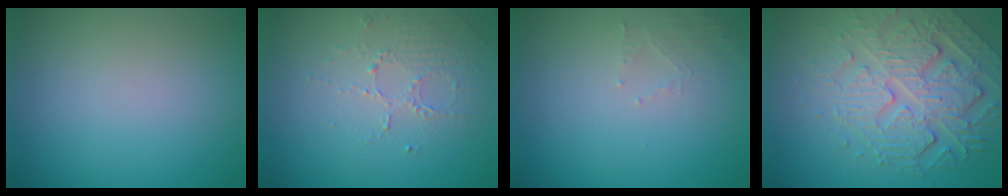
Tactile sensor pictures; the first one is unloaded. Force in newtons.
{"total": 1.7, "press": 1.2, "slide": 1.2}
{"total": 1.4, "press": 1.3, "slide": 0.3}
{"total": 6.7, "press": 5.0, "slide": 4.5}